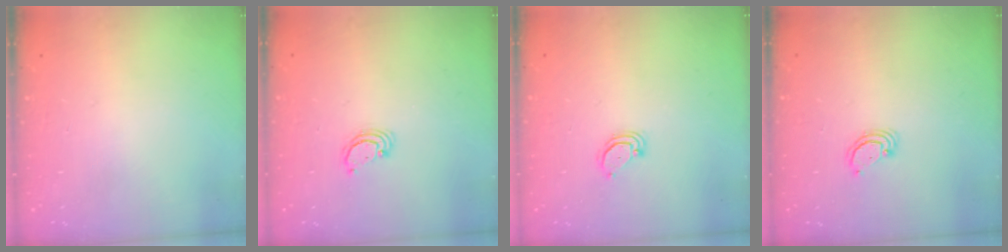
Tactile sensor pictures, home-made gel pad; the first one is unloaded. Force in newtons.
{"total": 2.6, "press": 2.6, "slide": 0.3}
{"total": 3.0, "press": 3.0, "slide": 0.2}
{"total": 2.4, "press": 2.4, "slide": 0.2}